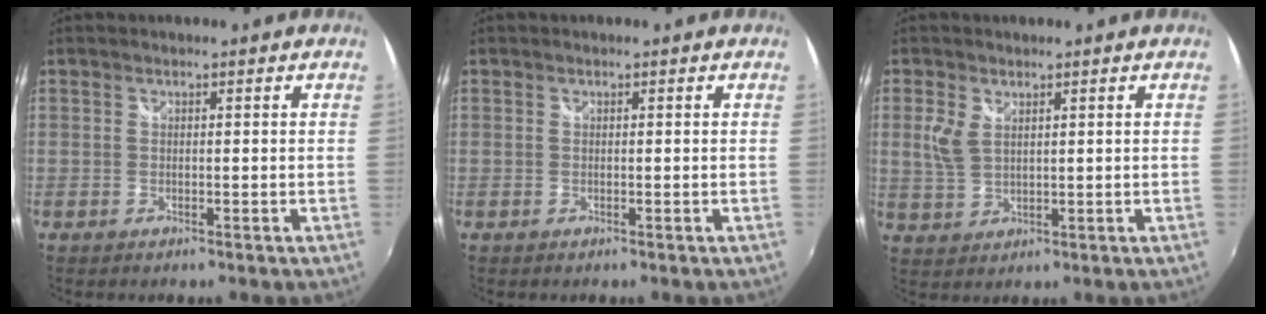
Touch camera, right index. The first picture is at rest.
{"total": 0.0}
{"total": 4.5, "force": [1.6, 2.8, 3.1], "torque": [-0.070, 0.003, 0.033]}